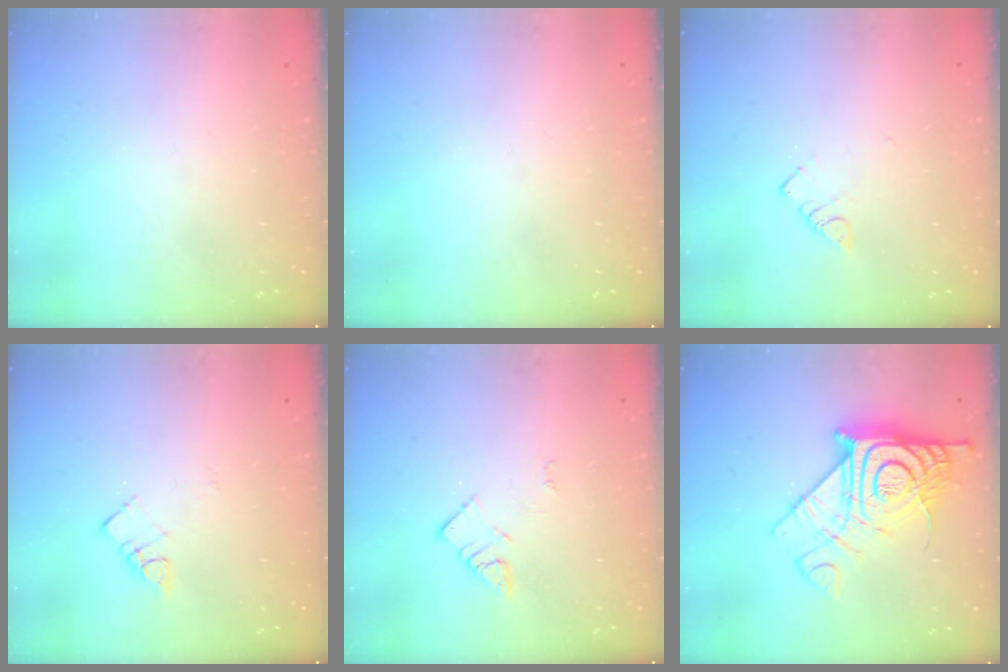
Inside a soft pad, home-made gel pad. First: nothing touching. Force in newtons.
{"total": 0.0}
{"total": 2.9, "press": 2.9, "slide": 0.5}
{"total": 4.2, "press": 4.2, "slide": 0.5}
{"total": 3.4, "press": 3.4, "slide": 0.2}
{"total": 17.9, "press": 17.8, "slide": 1.7}